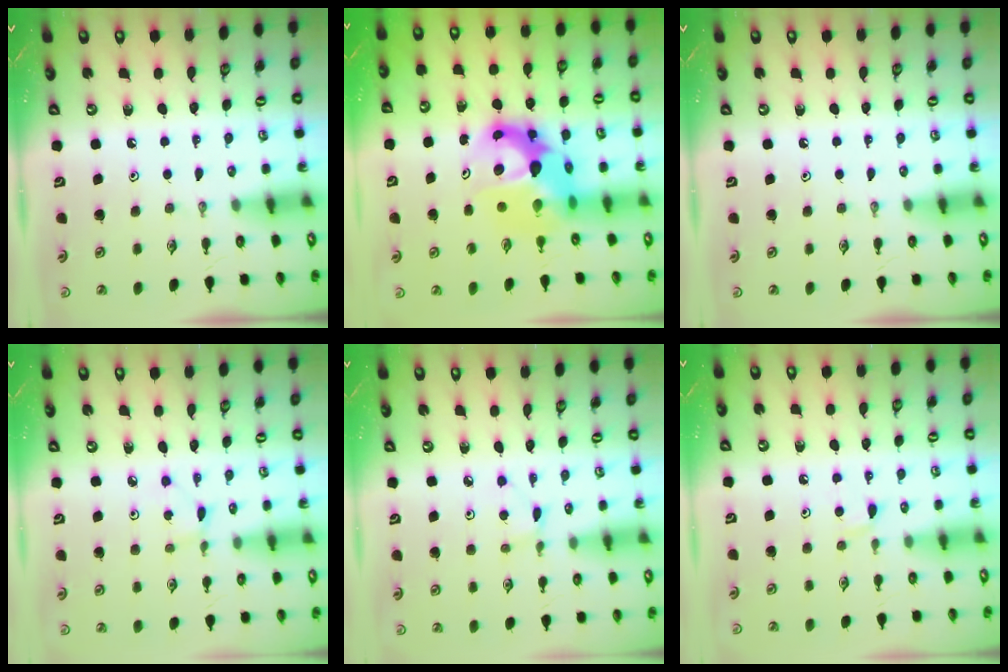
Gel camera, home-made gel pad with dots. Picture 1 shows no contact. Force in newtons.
{"total": 11.7, "press": 11.7, "slide": 0.9}
{"total": 0.0}
{"total": 0.8, "press": 0.8, "slide": 0.1}
{"total": 1.9, "press": 1.9, "slide": 0.3}
{"total": 5.0, "press": 5.0, "slide": 0.6}